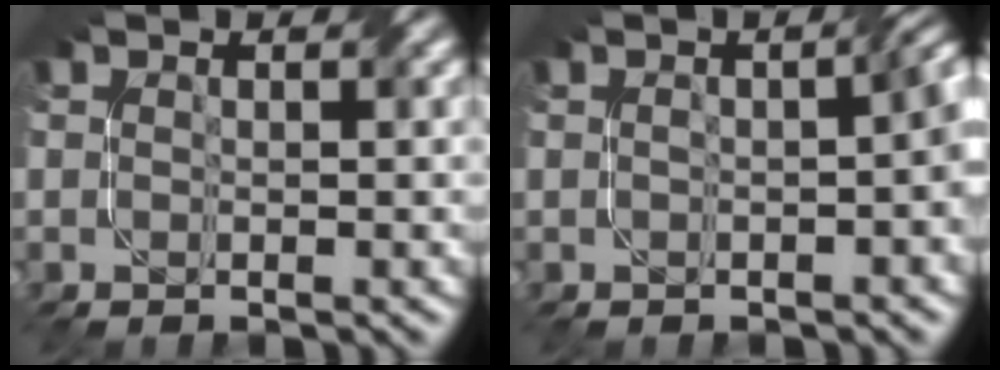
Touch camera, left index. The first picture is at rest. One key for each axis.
{"total": 3.7, "fx": -0.4, "fy": 1.1, "fz": 3.5, "tx": -0.048, "ty": 0.006, "tz": -0.002}